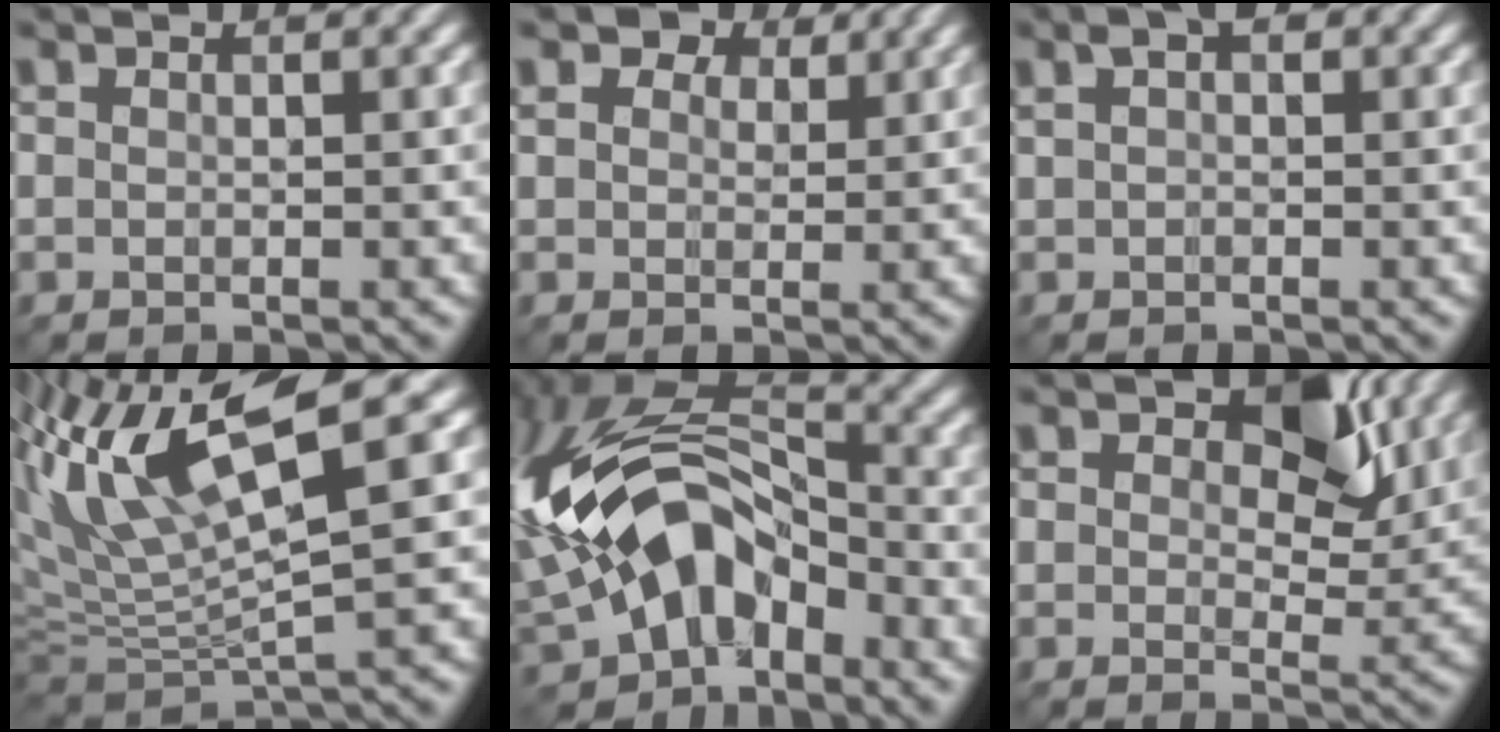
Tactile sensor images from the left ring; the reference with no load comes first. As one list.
[{"total": 4.1, "force": [2.8, 2.5, 1.7], "torque": [-0.037, -0.003, 0.048]}, {"total": 1.6, "force": [0.8, 0.8, 1.1], "torque": [-0.018, 0.008, 0.011]}, {"total": 11.4, "force": [4.5, 3.0, 10.0], "torque": [-0.201, 0.011, 0.090]}, {"total": 13.5, "force": [-3.0, 8.4, 10.1], "torque": [-0.182, 0.016, -0.073]}, {"total": 6.0, "force": [2.1, 3.5, 4.4], "torque": [-0.057, -0.005, 0.025]}]